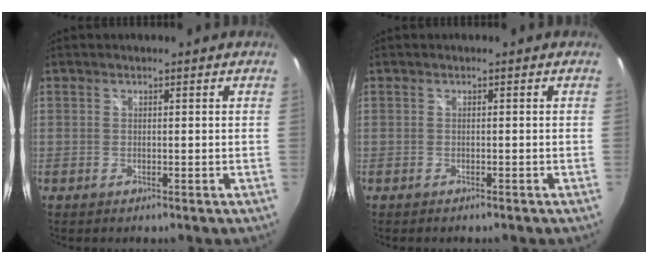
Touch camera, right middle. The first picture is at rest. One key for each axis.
{"total": 0.7, "fx": -0.6, "fy": 0.2, "fz": 0.2, "tx": -0.004, "ty": -0.003, "tz": -0.011}